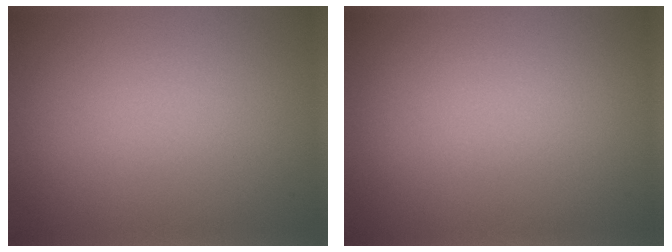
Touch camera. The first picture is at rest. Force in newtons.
{"total": 0.0}